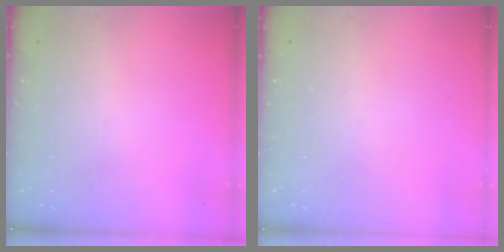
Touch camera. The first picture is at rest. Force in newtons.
{"total": 0.0}